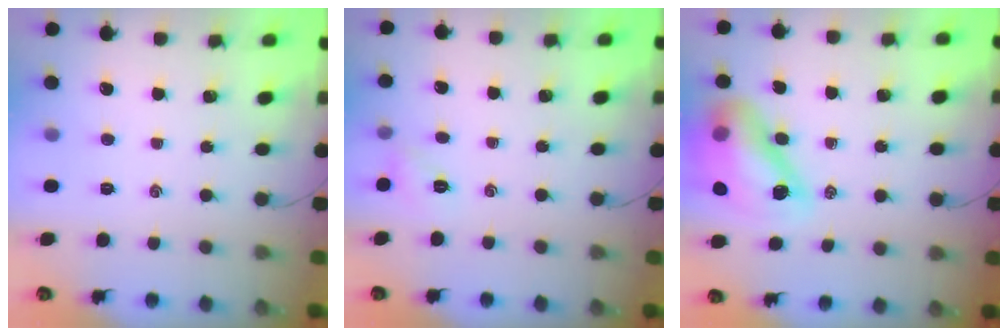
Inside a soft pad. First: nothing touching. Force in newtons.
{"total": 3.3, "press": 3.3, "slide": 0.2}
{"total": 15.5, "press": 14.9, "slide": 4.1}